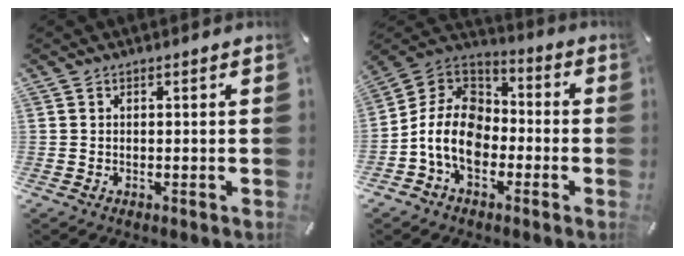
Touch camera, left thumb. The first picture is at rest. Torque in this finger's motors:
{"motor_torque": [-0.11, 1.56, 1.20, 1.04, 0.12]}